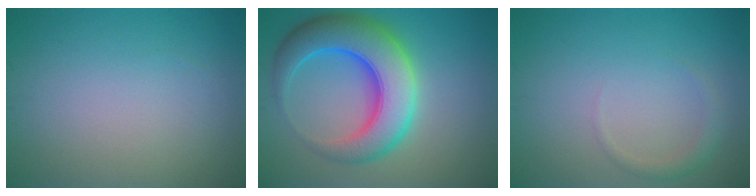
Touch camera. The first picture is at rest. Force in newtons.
{"total": 9.6, "press": 9.6, "slide": 0.3}
{"total": 1.3, "press": 1.3, "slide": 0.1}